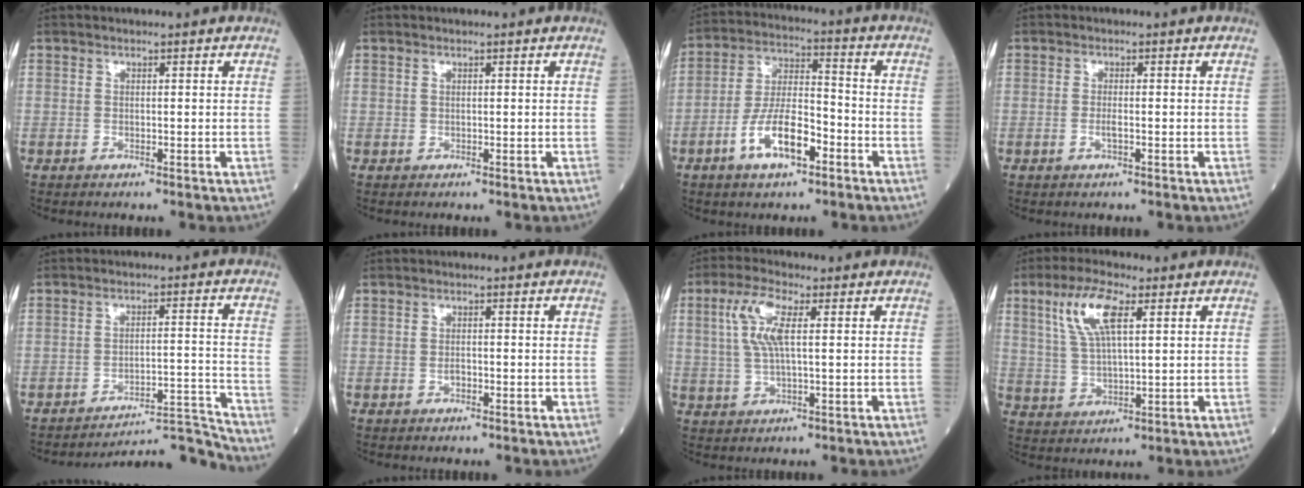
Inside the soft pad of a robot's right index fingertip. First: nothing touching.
{"total": 0.0}
{"total": 10.2, "force": [-4.8, 3.4, 8.4], "torque": [-0.167, 0.007, -0.088]}
{"total": 1.5, "force": [-0.5, 0.3, 1.4], "torque": [-0.030, -0.001, -0.009]}
{"total": 9.2, "force": [-8.8, -2.4, -1.1], "torque": [0.028, 0.035, -0.135]}
{"total": 1.0, "force": [-0.4, 0.6, 0.8], "torque": [-0.013, 0.002, -0.006]}
{"total": 7.0, "force": [1.9, 1.7, 6.5], "torque": [-0.144, 0.011, 0.038]}
{"total": 8.8, "force": [3.8, 2.3, 7.6], "torque": [-0.161, 0.013, 0.076]}